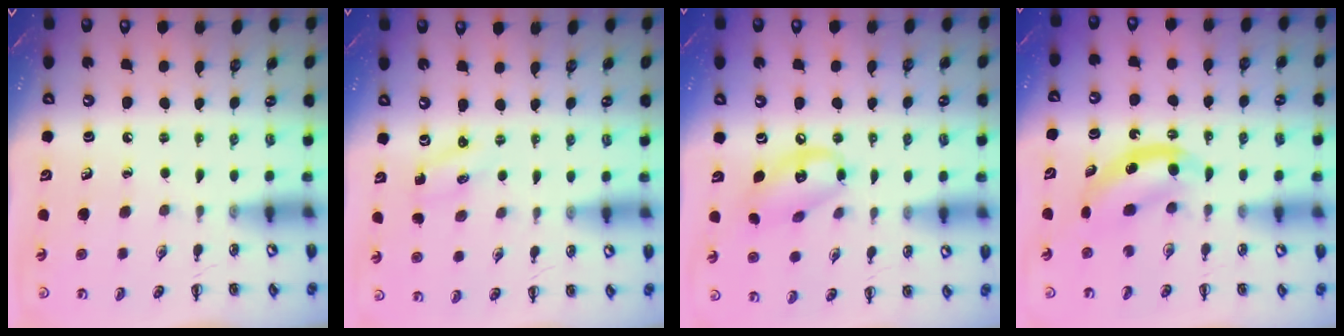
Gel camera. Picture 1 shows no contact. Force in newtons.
{"total": 1.3, "press": 1.2, "slide": 0.3}
{"total": 12.1, "press": 11.8, "slide": 2.4}
{"total": 5.9, "press": 5.9, "slide": 0.7}